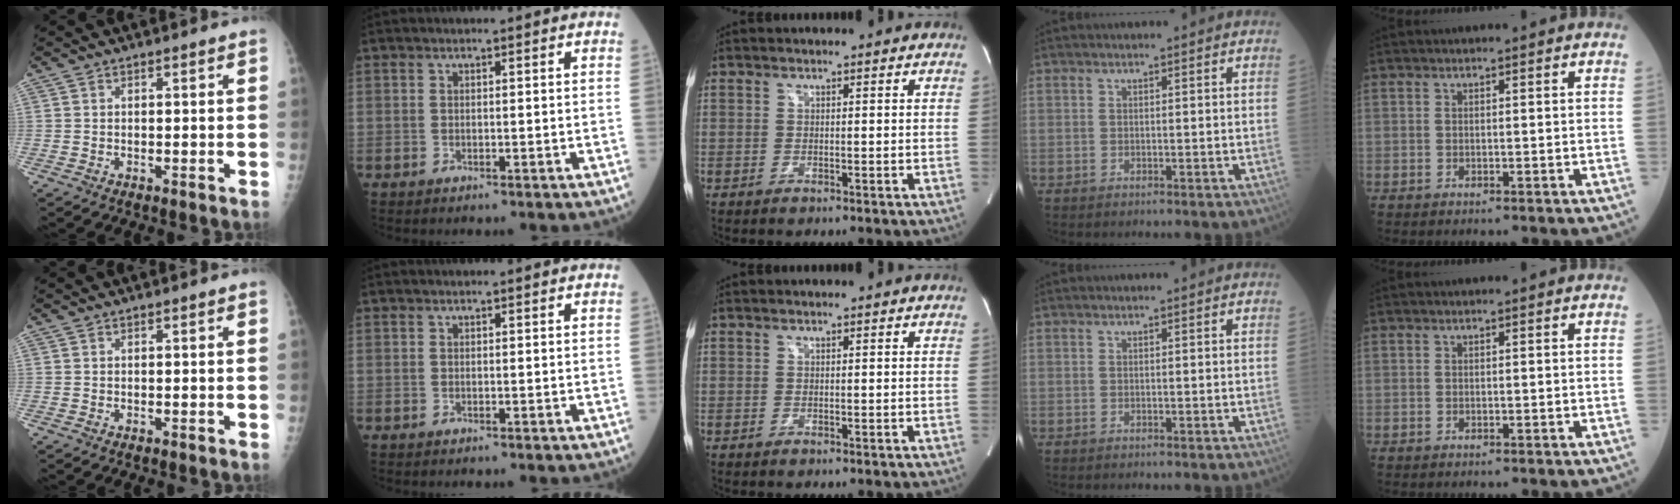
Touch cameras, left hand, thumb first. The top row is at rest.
{}